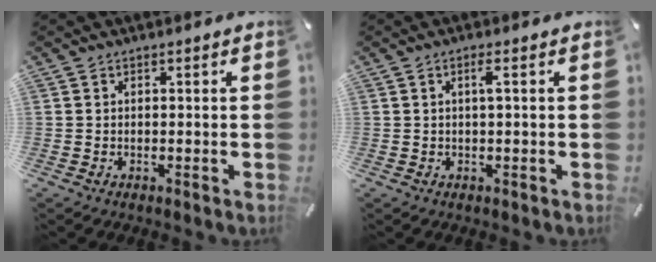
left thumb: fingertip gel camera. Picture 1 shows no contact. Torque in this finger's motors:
{"motor_torque": [0.09, -0.10, 0.11, 0.14, -0.03]}